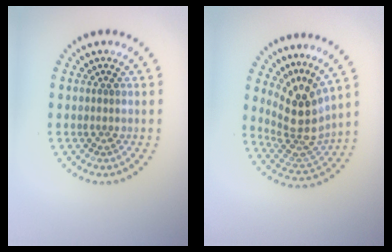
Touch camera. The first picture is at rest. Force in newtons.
{"total": 4.4, "press": 3.2, "slide": 3.0}